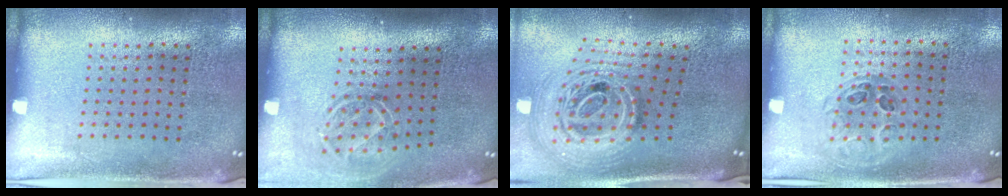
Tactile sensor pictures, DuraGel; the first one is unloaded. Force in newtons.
{"total": 1.7, "press": 1.1, "slide": 1.3}
{"total": 2.7, "press": 1.9, "slide": 2.0}
{"total": 0.9, "press": 0.8, "slide": 0.4}